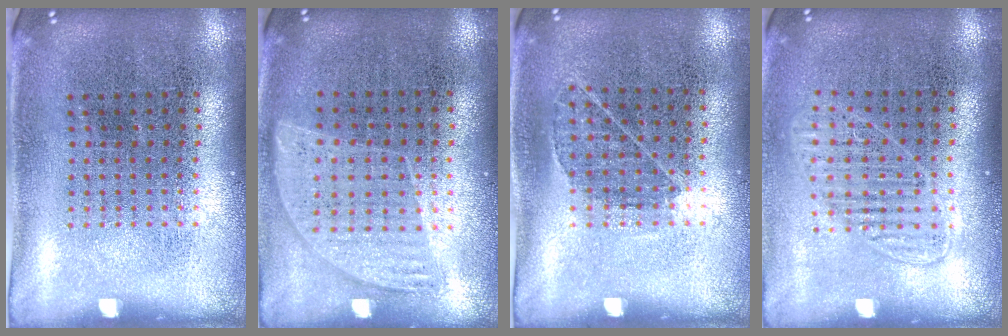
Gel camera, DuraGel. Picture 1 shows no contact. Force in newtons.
{"total": 0.9, "press": 0.8, "slide": 0.3}
{"total": 0.8, "press": 0.7, "slide": 0.5}
{"total": 1.4, "press": 1.2, "slide": 0.7}